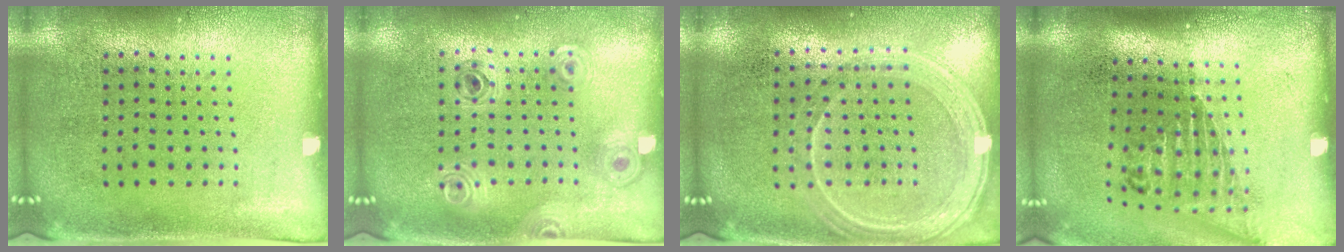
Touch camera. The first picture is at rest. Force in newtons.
{"total": 0.9, "press": 0.9, "slide": 0.0}
{"total": 1.2, "press": 1.2, "slide": 0.2}
{"total": 1.6, "press": 1.3, "slide": 0.9}